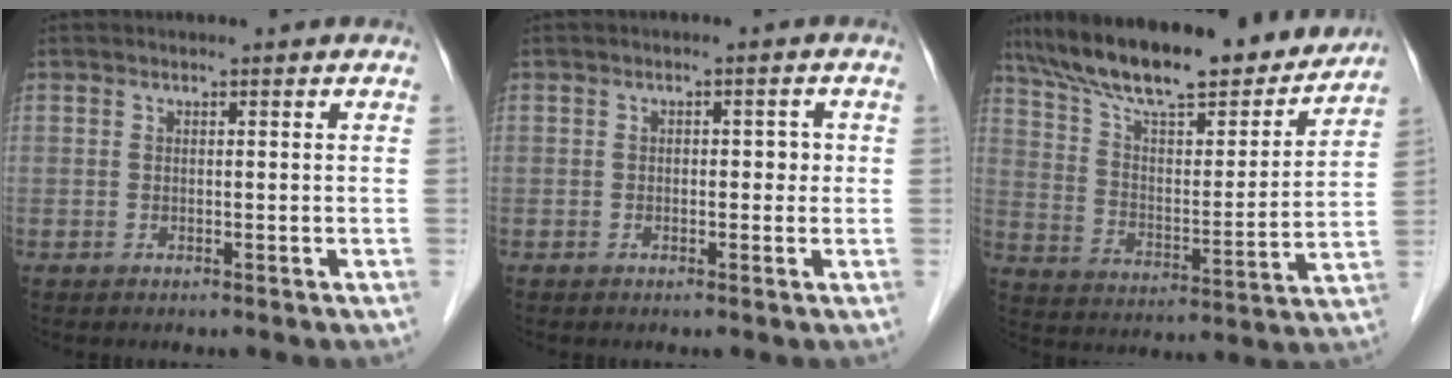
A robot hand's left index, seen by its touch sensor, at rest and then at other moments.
{"total": 2.1, "force": [-0.1, 1.2, 1.7], "torque": [-0.015, 0.011, -0.003]}
{"total": 23.8, "force": [20.2, 4.8, 11.6], "torque": [-0.192, 0.003, 0.307]}